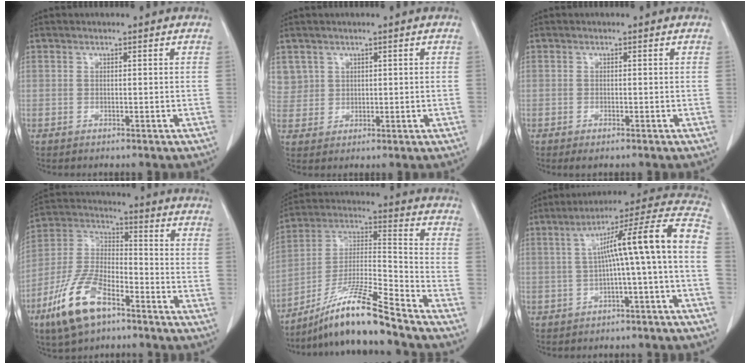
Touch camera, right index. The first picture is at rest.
{"total": 3.9, "force": [2.0, 3.4, -0.2], "torque": [0.019, 0.010, 0.040]}
{"total": 1.3, "force": [-0.8, 0.3, 0.9], "torque": [-0.017, -0.004, -0.010]}
{"total": 14.0, "force": [-8.4, 5.6, 9.7], "torque": [-0.211, -0.005, -0.161]}
{"total": 14.3, "force": [-11.4, -0.7, 8.5], "torque": [-0.163, -0.005, -0.208]}
{"total": 13.3, "force": [-1.2, -0.4, 13.2], "torque": [-0.187, 0.045, -0.021]}